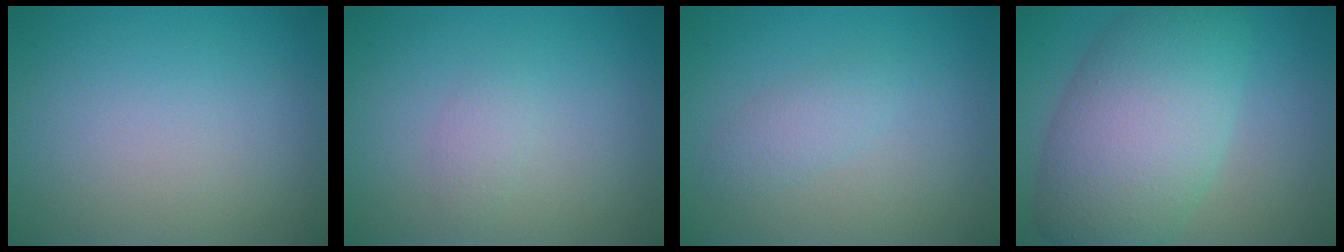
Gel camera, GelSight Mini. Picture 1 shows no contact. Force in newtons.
{"total": 1.2, "press": 1.2, "slide": 0.0}
{"total": 1.6, "press": 1.6, "slide": 0.1}
{"total": 10.3, "press": 10.3, "slide": 0.5}